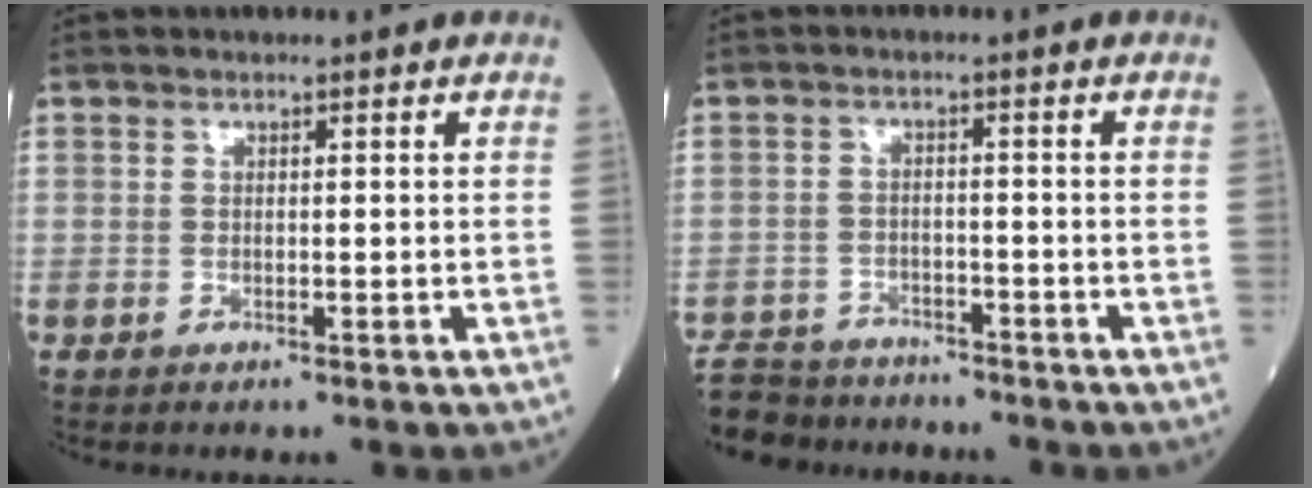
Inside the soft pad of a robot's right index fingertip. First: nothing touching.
{"total": 9.2, "force": [-8.3, 3.8, 1.3], "torque": [-0.030, 0.004, -0.133]}